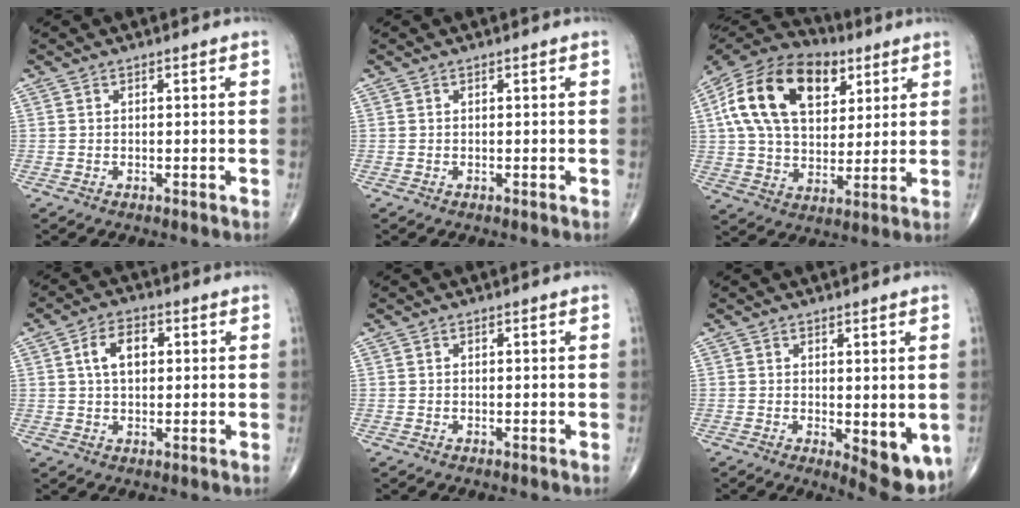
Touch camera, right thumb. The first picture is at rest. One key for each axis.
{"total": 0.0}
{"total": 22.9, "fx": 8.1, "fy": 14.2, "fz": 16.0, "tx": -0.276, "ty": 0.007, "tz": 0.136}
{"total": 6.5, "fx": 1.5, "fy": 4.0, "fz": 4.9, "tx": -0.077, "ty": 0.010, "tz": 0.022}
{"total": 0.0}
{"total": 8.0, "fx": -1.4, "fy": 3.3, "fz": 7.1, "tx": -0.080, "ty": -0.020, "tz": -0.010}